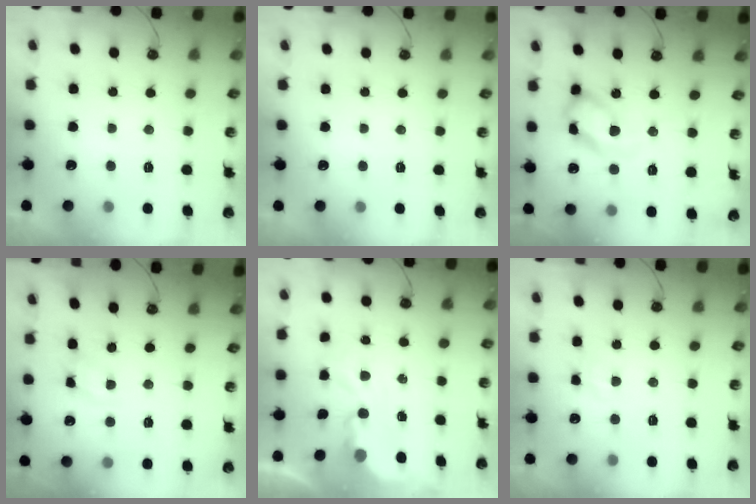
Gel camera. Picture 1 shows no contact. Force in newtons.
{"total": 0.0}
{"total": 16.7, "press": 16.7, "slide": 1.6}
{"total": 4.6, "press": 4.6, "slide": 0.3}
{"total": 3.9, "press": 3.9, "slide": 0.1}
{"total": 3.0, "press": 2.9, "slide": 0.5}